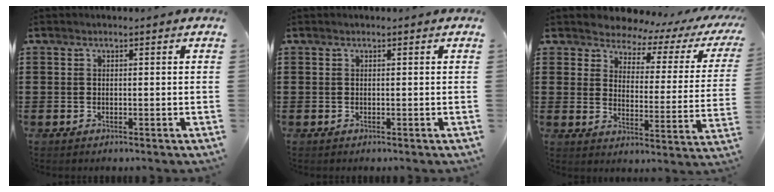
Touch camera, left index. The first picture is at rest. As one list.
[{"total": 0.0}, {"total": 3.5, "force": [3.2, 1.2, 0.6], "torque": [-0.038, -0.026, 0.048]}]